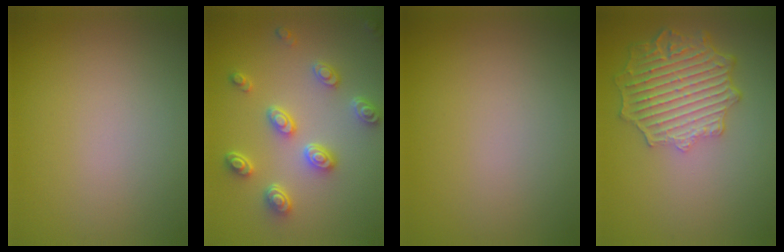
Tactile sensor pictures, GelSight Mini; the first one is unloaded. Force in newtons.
{"total": 4.4, "press": 3.6, "slide": 2.5}
{"total": 0.0}
{"total": 6.9, "press": 5.5, "slide": 4.2}